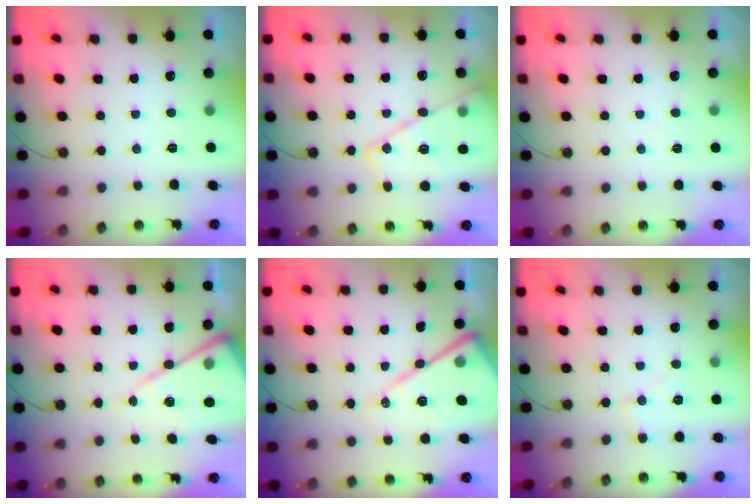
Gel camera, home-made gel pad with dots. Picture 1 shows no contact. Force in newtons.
{"total": 15.5, "press": 15.4, "slide": 1.2}
{"total": 2.8, "press": 2.7, "slide": 0.5}
{"total": 16.5, "press": 16.4, "slide": 1.6}
{"total": 17.6, "press": 17.5, "slide": 1.6}
{"total": 6.3, "press": 6.2, "slide": 0.9}